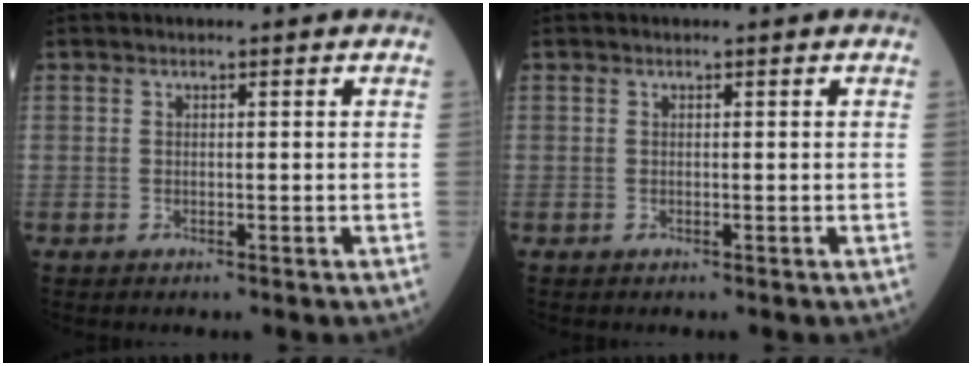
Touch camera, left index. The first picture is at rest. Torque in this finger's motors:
{"motor_torque": [-0.07, 0.07, -0.02, 0.00]}